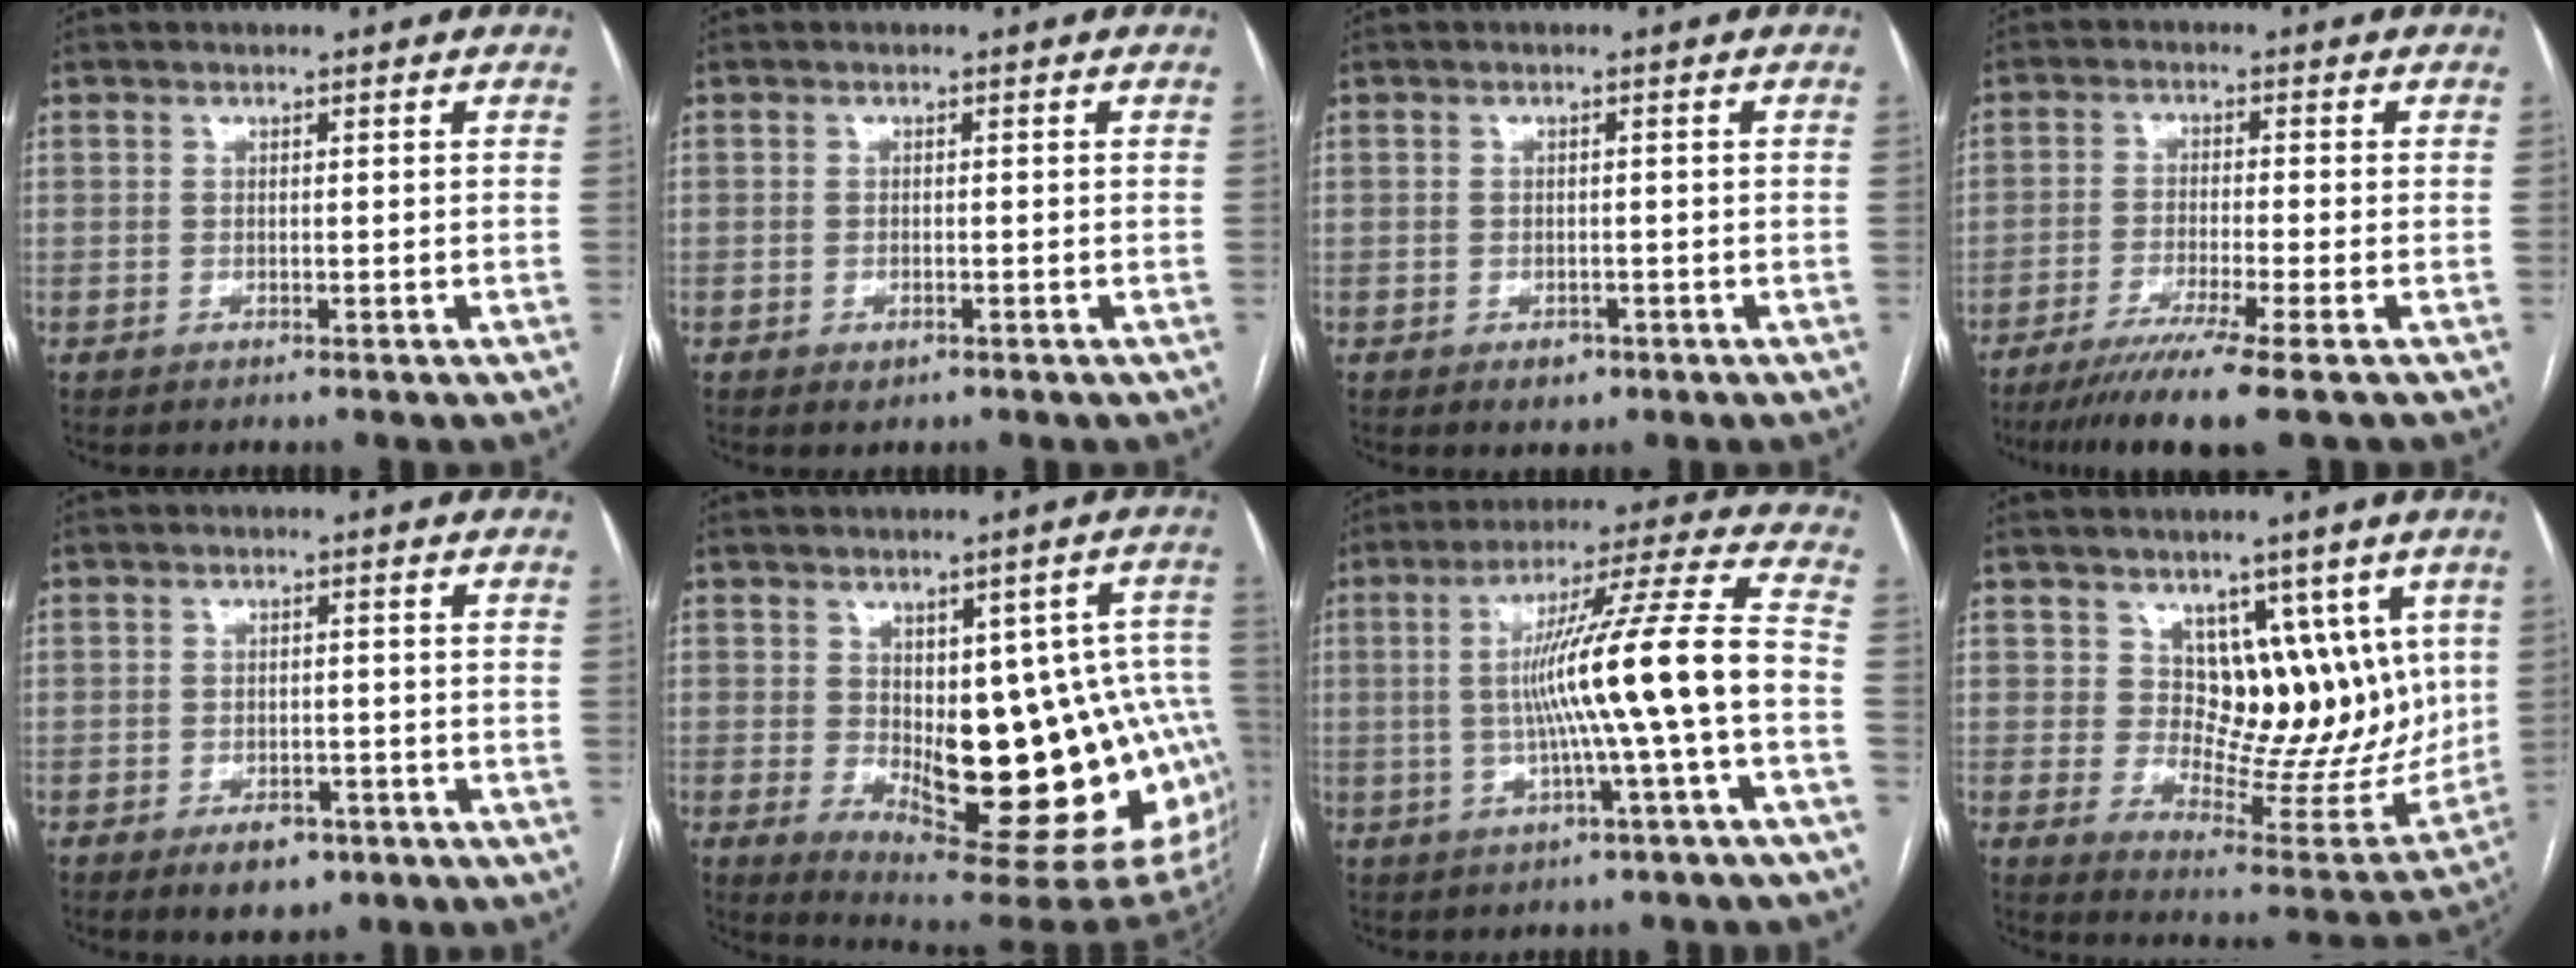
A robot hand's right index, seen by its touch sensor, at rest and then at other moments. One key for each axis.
{"total": 1.2, "fx": -0.6, "fy": 0.6, "fz": 0.8, "tx": -0.012, "ty": -0.001, "tz": -0.004}
{"total": 2.0, "fx": -1.1, "fy": 1.4, "fz": 0.9, "tx": -0.008, "ty": 0.003, "tz": -0.008}
{"total": 8.8, "fx": -6.4, "fy": -1.7, "fz": 5.9, "tx": -0.092, "ty": -0.030, "tz": -0.106}
{"total": 4.6, "fx": -2.8, "fy": 2.6, "fz": 2.5, "tx": -0.035, "ty": 0.001, "tz": -0.033}
{"total": 22.3, "fx": -2.2, "fy": 7.4, "fz": 20.9, "tx": -0.201, "ty": 0.008, "tz": -0.004}
{"total": 14.4, "fx": -2.1, "fy": -1.5, "fz": 14.1, "tx": -0.231, "ty": 0.018, "tz": -0.035}
{"total": 12.4, "fx": 5.0, "fy": 7.2, "fz": 8.8, "tx": -0.094, "ty": 0.002, "tz": 0.091}